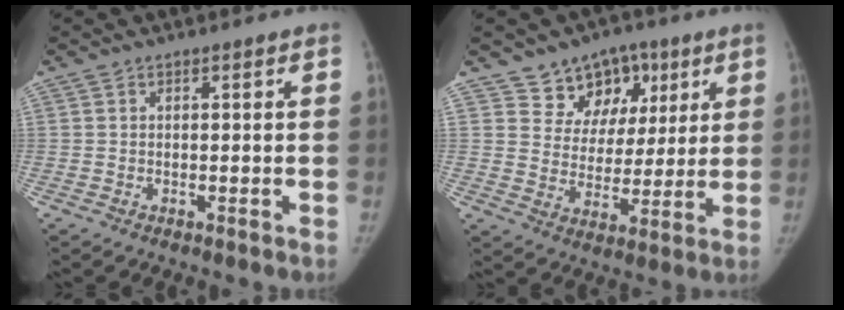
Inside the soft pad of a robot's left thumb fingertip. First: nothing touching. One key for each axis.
{"total": 11.4, "fx": 6.6, "fy": 8.5, "fz": 3.7, "tx": -0.009, "ty": -0.026, "tz": 0.108}